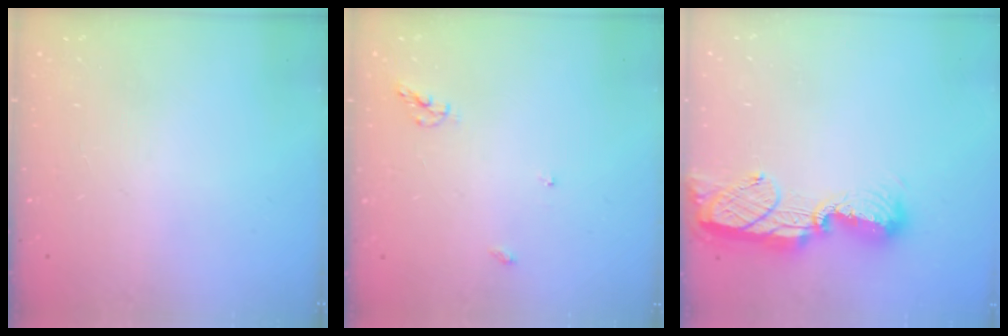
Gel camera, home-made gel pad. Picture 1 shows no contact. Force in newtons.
{"total": 5.6, "press": 5.6, "slide": 0.7}
{"total": 12.5, "press": 12.4, "slide": 1.0}